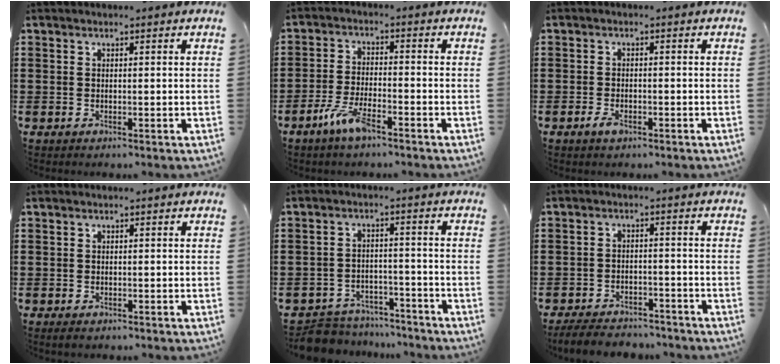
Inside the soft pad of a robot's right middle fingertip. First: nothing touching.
{"total": 5.9, "force": [-3.7, 1.5, 4.3], "torque": [-0.102, -0.006, -0.073]}
{"total": 2.0, "force": [-1.1, 0.9, 1.4], "torque": [-0.034, -0.003, -0.023]}
{"total": 0.8, "force": [-0.6, 0.6, 0.2], "torque": [-0.003, 0.000, -0.013]}
{"total": 5.8, "force": [-5.7, 1.2, 0.2], "torque": [-0.009, 0.015, -0.116]}
{"total": 4.5, "force": [-4.4, 1.0, 0.4], "torque": [-0.013, 0.008, -0.093]}